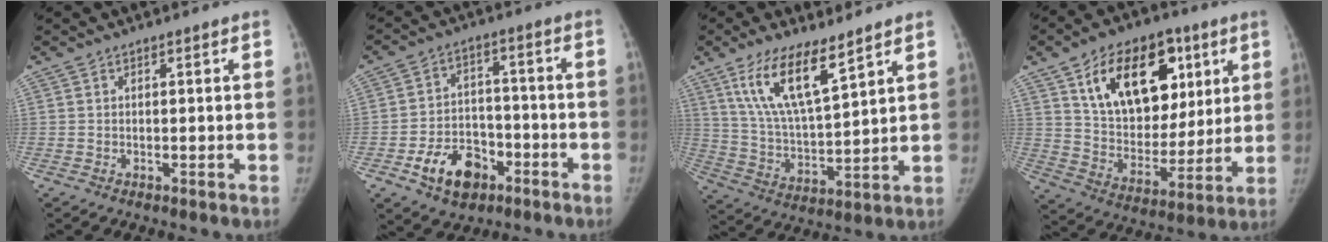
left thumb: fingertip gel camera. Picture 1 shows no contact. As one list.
[{"total": 11.3, "force": [-5.7, 7.8, 5.9], "torque": [-0.066, 0.037, -0.088]}, {"total": 13.5, "force": [8.3, 3.9, 10.0], "torque": [-0.176, -0.042, 0.169]}, {"total": 22.0, "force": [9.2, 13.9, 14.3], "torque": [-0.181, -0.026, 0.156]}]